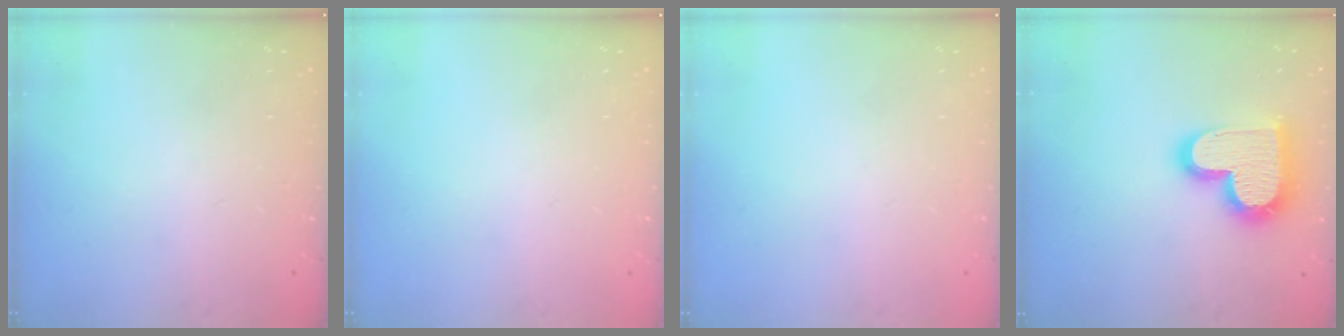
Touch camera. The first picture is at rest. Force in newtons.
{"total": 0.0}
{"total": 0.0}
{"total": 20.7, "press": 20.7, "slide": 1.5}